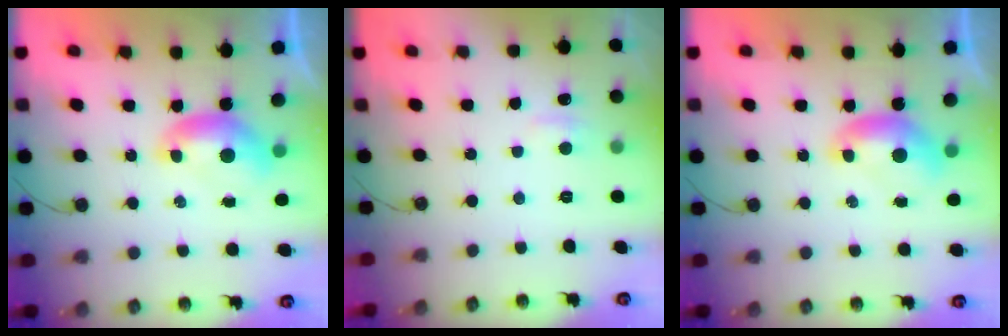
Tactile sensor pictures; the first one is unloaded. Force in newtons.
{"total": 1.6, "press": 1.4, "slide": 0.7}
{"total": 0.0}